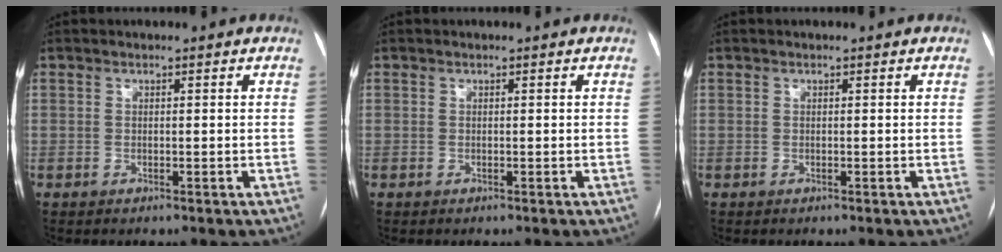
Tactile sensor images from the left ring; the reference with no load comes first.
{"total": 0.0}
{"total": 0.0}